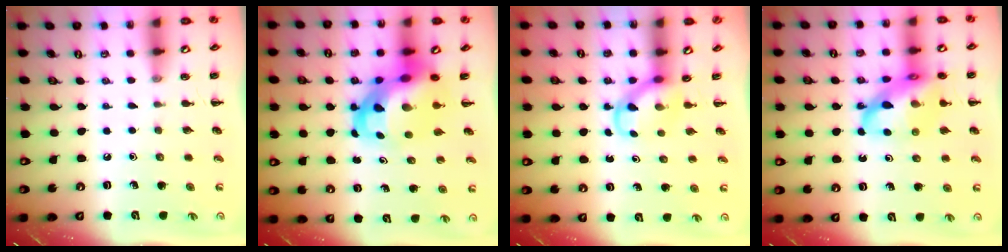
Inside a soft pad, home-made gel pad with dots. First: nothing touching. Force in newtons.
{"total": 9.8, "press": 9.4, "slide": 2.6}
{"total": 3.8, "press": 3.6, "slide": 1.1}
{"total": 18.3, "press": 18.0, "slide": 3.6}